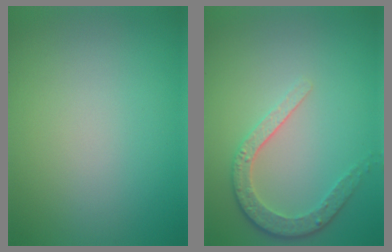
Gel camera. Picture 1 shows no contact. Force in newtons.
{"total": 3.5, "press": 2.9, "slide": 2.0}